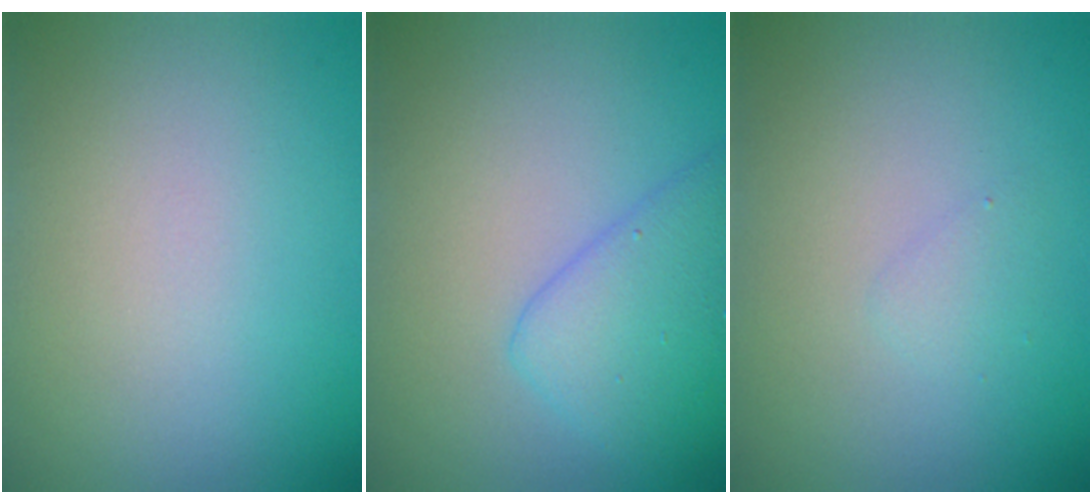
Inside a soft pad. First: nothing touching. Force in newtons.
{"total": 3.9, "press": 3.9, "slide": 0.3}
{"total": 0.8, "press": 0.8, "slide": 0.1}